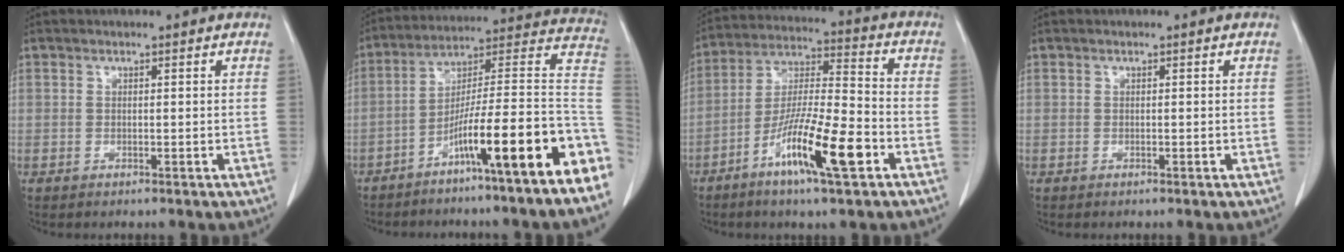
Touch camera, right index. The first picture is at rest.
{"total": 18.9, "force": [-9.6, -0.2, 16.3], "torque": [-0.184, 0.031, -0.165]}
{"total": 14.5, "force": [-6.9, 1.4, 12.7], "torque": [-0.234, -0.009, -0.123]}
{"total": 0.0}